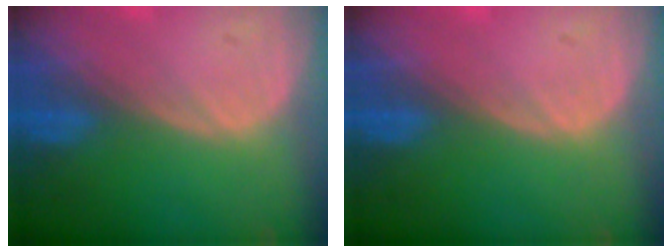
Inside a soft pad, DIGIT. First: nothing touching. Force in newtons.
{"total": 0.5, "press": 0.1, "slide": 0.5}